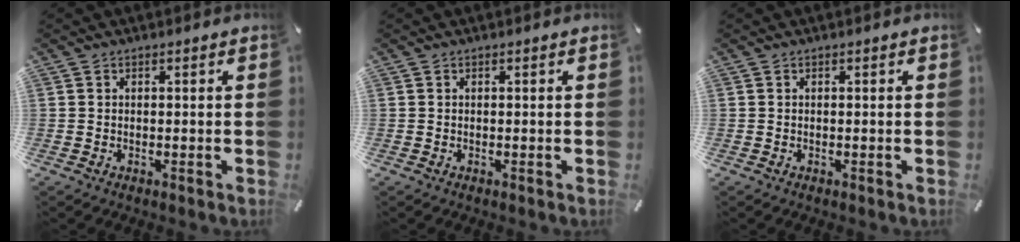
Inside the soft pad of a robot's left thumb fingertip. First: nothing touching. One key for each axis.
{"total": 0.0}
{"total": 0.0}